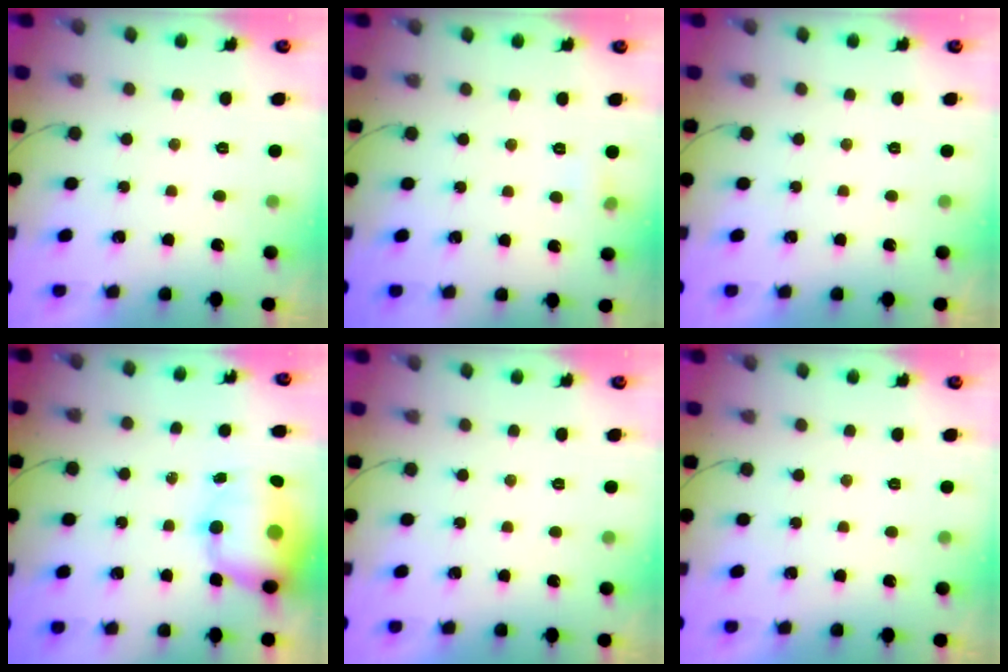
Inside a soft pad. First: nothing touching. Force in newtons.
{"total": 3.5, "press": 3.2, "slide": 1.4}
{"total": 0.0}
{"total": 12.4, "press": 12.0, "slide": 2.8}
{"total": 0.0}
{"total": 0.0}